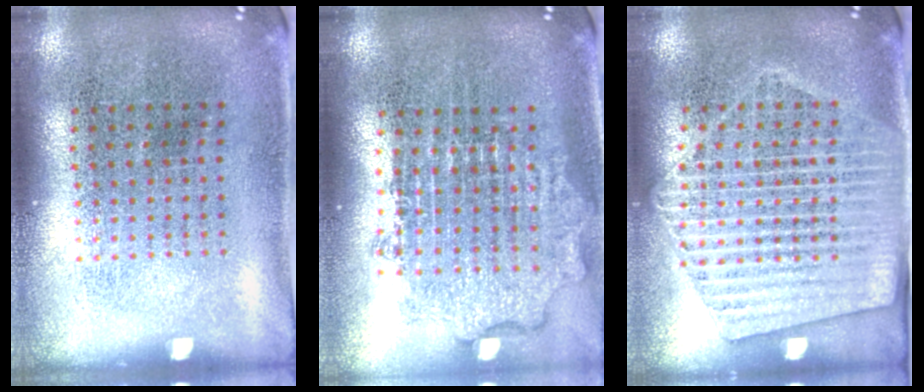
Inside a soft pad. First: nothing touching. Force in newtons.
{"total": 1.9, "press": 1.5, "slide": 1.2}
{"total": 1.8, "press": 1.6, "slide": 0.7}